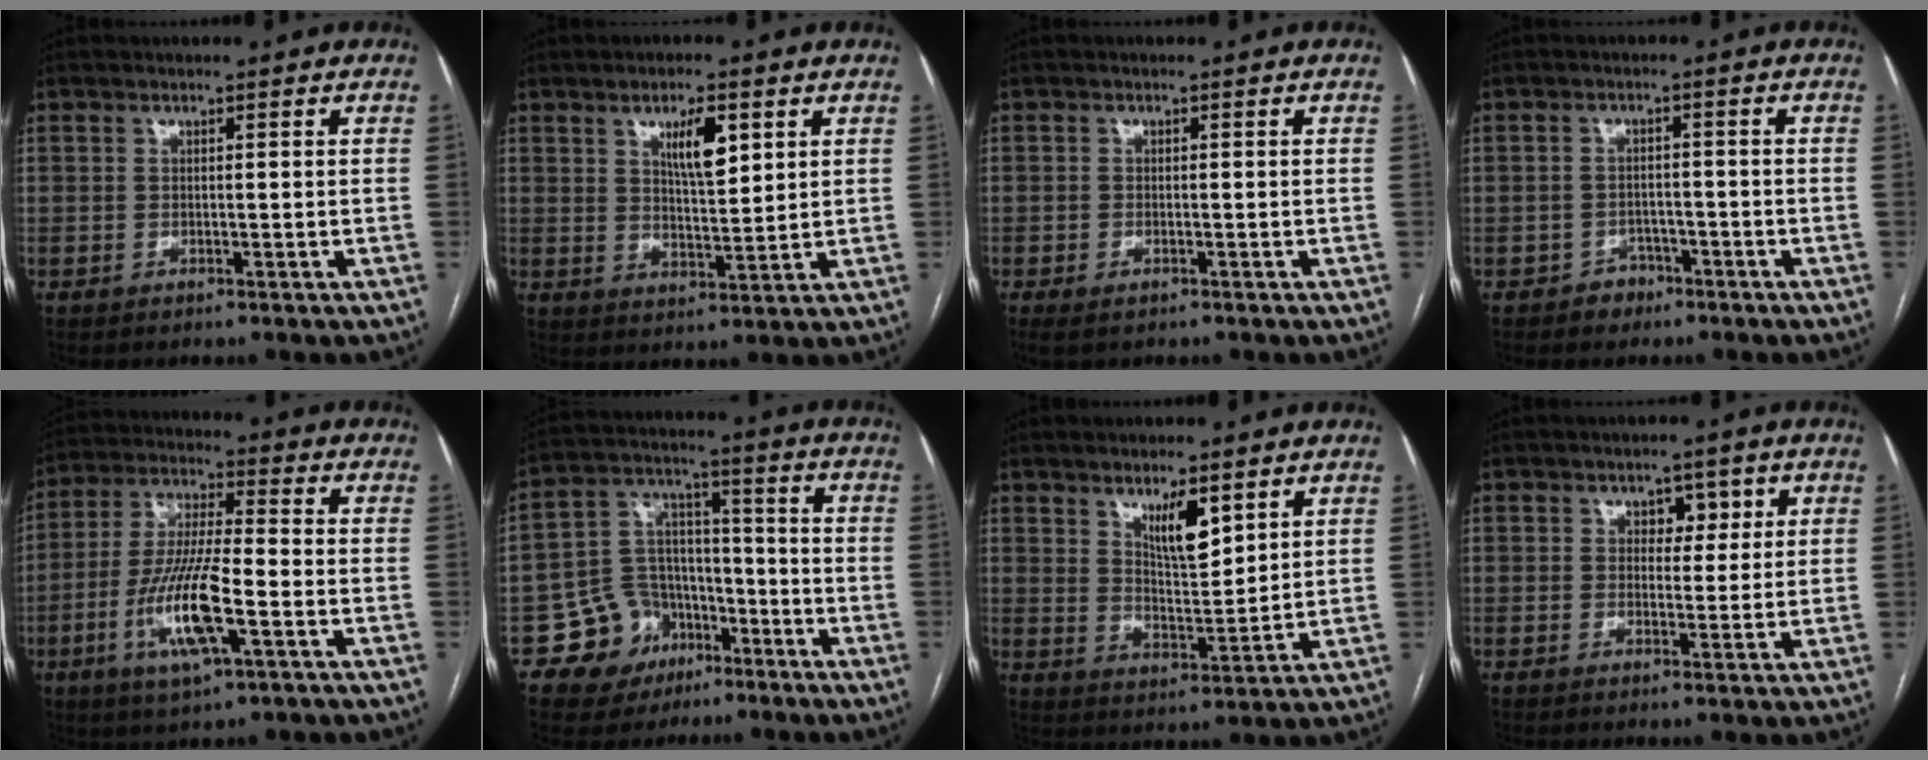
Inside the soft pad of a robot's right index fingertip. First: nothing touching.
{"total": 6.6, "force": [3.0, 1.8, 5.6], "torque": [-0.095, -0.002, 0.053]}
{"total": 2.0, "force": [-1.1, 1.1, 1.3], "torque": [-0.027, -0.003, -0.008]}
{"total": 3.0, "force": [-1.8, 2.3, 0.2], "torque": [0.001, 0.012, -0.027]}
{"total": 13.3, "force": [-4.5, 2.2, 12.3], "torque": [-0.252, -0.009, -0.081]}
{"total": 11.1, "force": [-5.6, 9.2, 2.3], "torque": [-0.032, 0.059, -0.081]}
{"total": 6.7, "force": [4.0, 1.8, 5.1], "torque": [-0.093, -0.009, 0.074]}
{"total": 3.5, "force": [1.3, 2.4, 2.1], "torque": [-0.016, 0.007, 0.018]}